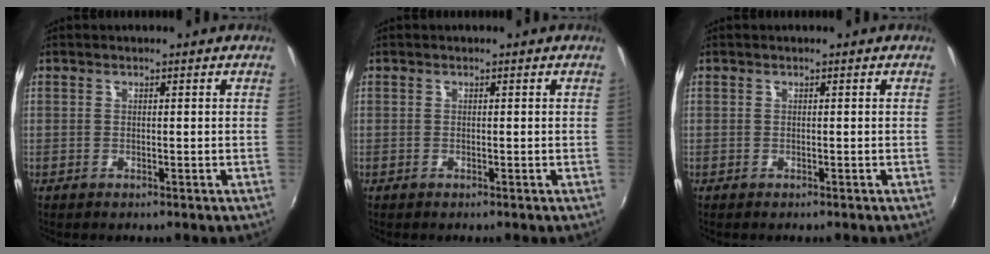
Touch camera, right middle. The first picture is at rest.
{"total": 0.0}
{"total": 0.0}